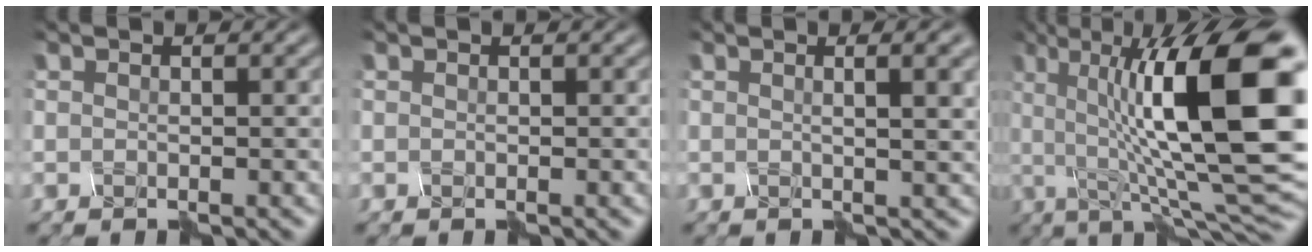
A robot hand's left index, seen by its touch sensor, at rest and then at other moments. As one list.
[{"total": 0.0}, {"total": 6.1, "force": [1.8, 2.2, 5.4], "torque": [-0.036, 0.036, 0.017]}, {"total": 14.9, "force": [2.3, 3.8, 14.3], "torque": [-0.228, 0.002, 0.063]}]